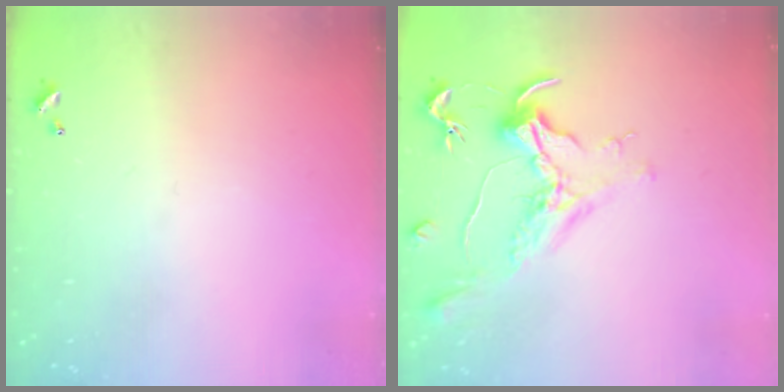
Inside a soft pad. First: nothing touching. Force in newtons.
{"total": 1.5, "press": 1.3, "slide": 0.8}